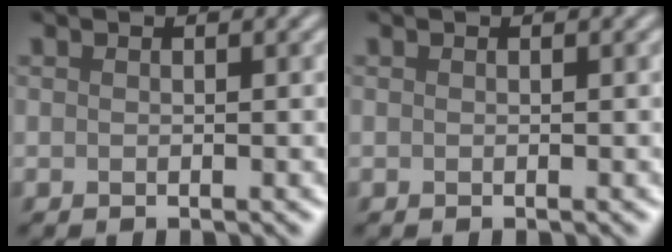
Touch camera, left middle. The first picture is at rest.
{"total": 0.0}